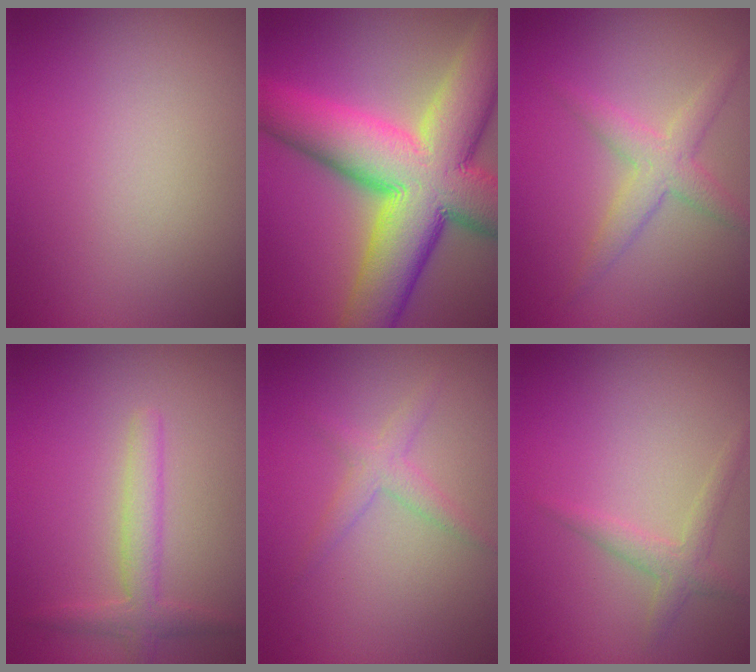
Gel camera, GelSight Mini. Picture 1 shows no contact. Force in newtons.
{"total": 15.2, "press": 15.2, "slide": 0.8}
{"total": 2.8, "press": 2.8, "slide": 0.0}
{"total": 2.4, "press": 2.4, "slide": 0.1}
{"total": 1.8, "press": 1.8, "slide": 0.1}
{"total": 1.8, "press": 1.8, "slide": 0.1}